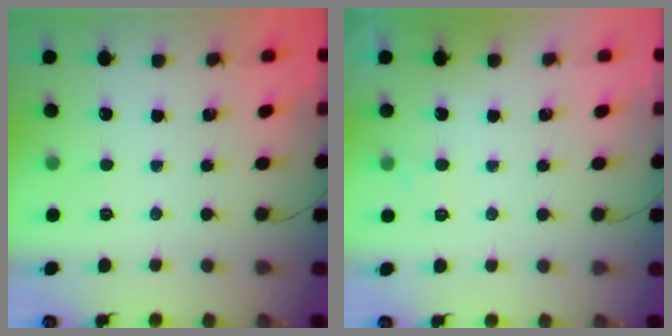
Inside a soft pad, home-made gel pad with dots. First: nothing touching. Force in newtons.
{"total": 4.0, "press": 3.8, "slide": 1.1}